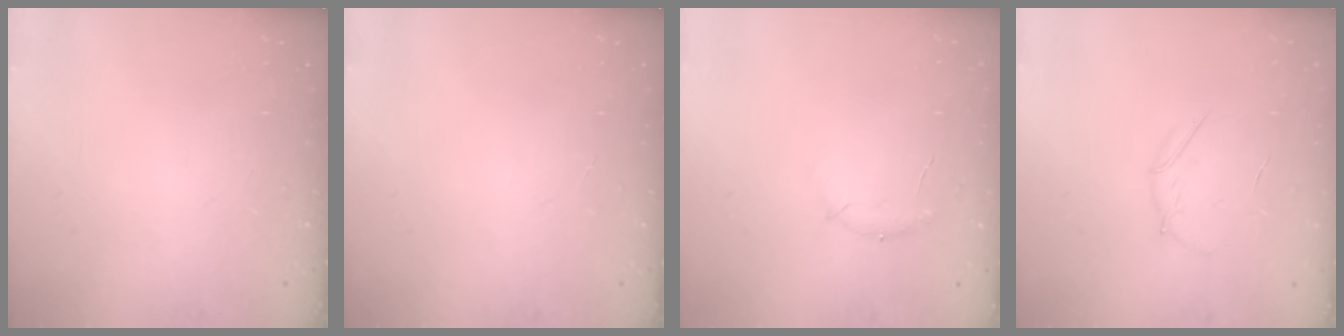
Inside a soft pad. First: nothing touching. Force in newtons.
{"total": 0.0}
{"total": 6.9, "press": 6.7, "slide": 1.8}
{"total": 4.1, "press": 4.0, "slide": 1.0}